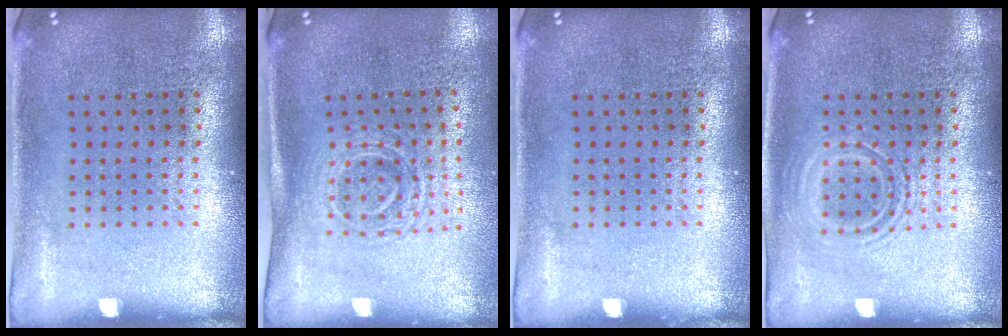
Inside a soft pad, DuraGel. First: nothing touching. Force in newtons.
{"total": 1.7, "press": 1.4, "slide": 1.0}
{"total": 0.0}
{"total": 1.1, "press": 1.1, "slide": 0.2}